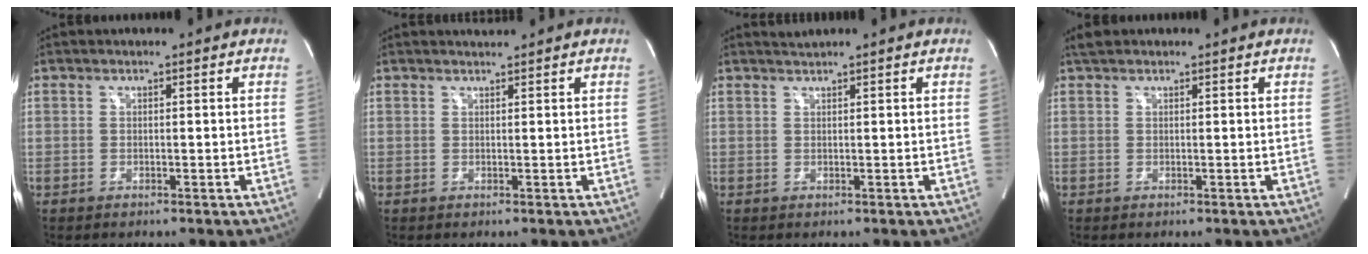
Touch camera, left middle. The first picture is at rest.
{"total": 1.0, "force": [0.9, -0.4, -0.1], "torque": [-0.003, 0.001, 0.020]}
{"total": 0.9, "force": [0.8, -0.4, -0.1], "torque": [-0.005, 0.002, 0.021]}
{"total": 1.5, "force": [1.3, 0.5, 0.4], "torque": [-0.014, 0.014, 0.024]}